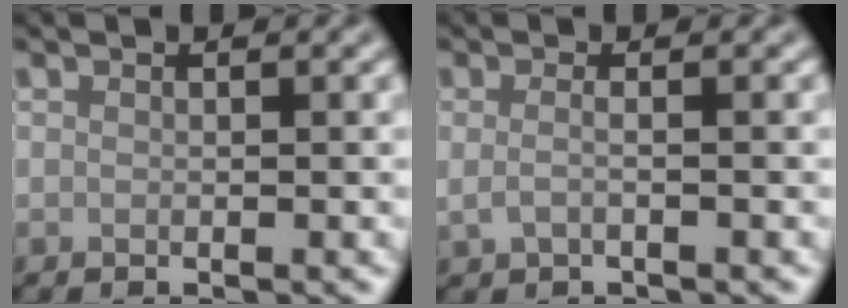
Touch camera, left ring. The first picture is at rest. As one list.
[{"total": 1.5, "force": [-0.2, 0.6, 1.3], "torque": [-0.028, -0.007, -0.009]}]